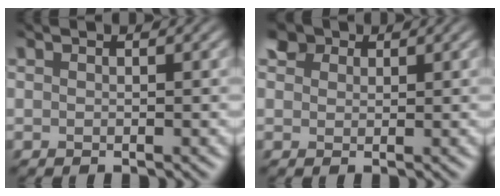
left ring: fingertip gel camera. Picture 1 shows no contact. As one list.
[{"total": 2.7, "force": [1.6, 1.8, 1.1], "torque": [-0.031, -0.005, 0.030]}]